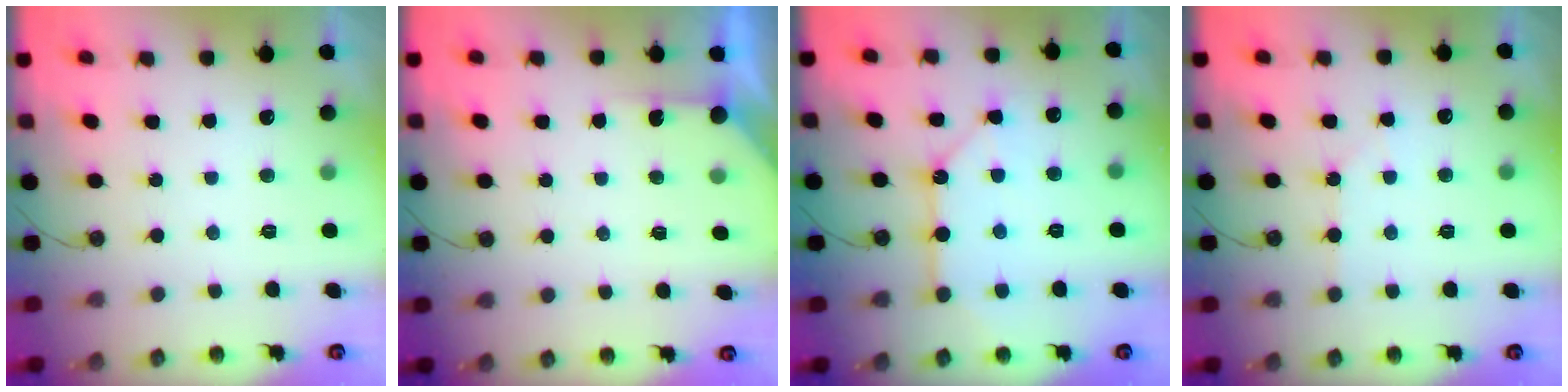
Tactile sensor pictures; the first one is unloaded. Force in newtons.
{"total": 3.1, "press": 3.1, "slide": 0.4}
{"total": 12.1, "press": 12.0, "slide": 1.4}
{"total": 4.4, "press": 4.4, "slide": 0.6}